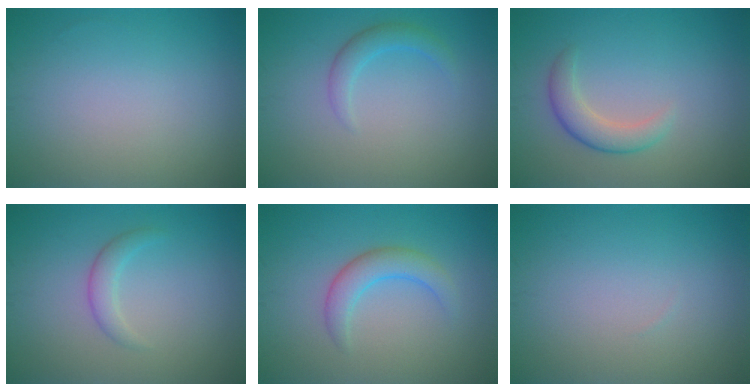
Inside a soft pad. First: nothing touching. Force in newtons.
{"total": 1.9, "press": 1.9, "slide": 0.1}
{"total": 2.7, "press": 2.7, "slide": 0.1}
{"total": 1.7, "press": 1.7, "slide": 0.1}
{"total": 2.8, "press": 2.8, "slide": 0.3}
{"total": 0.0}